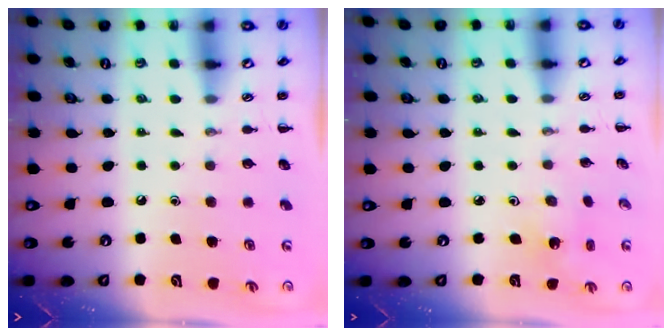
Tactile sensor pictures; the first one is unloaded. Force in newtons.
{"total": 2.0, "press": 1.9, "slide": 0.7}